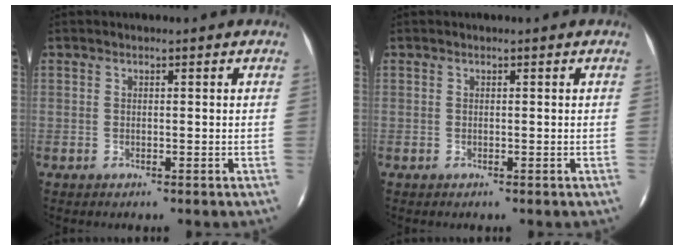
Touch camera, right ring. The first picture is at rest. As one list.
[{"total": 0.0}]